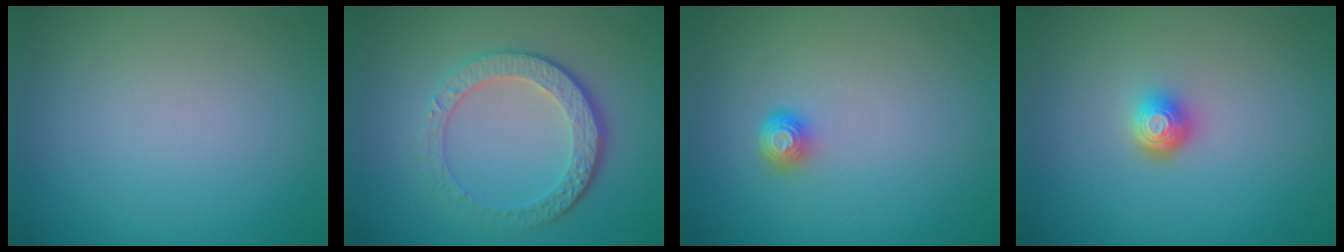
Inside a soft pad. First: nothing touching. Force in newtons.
{"total": 4.5, "press": 3.3, "slide": 3.1}
{"total": 1.5, "press": 1.1, "slide": 1.1}
{"total": 1.9, "press": 1.4, "slide": 1.4}